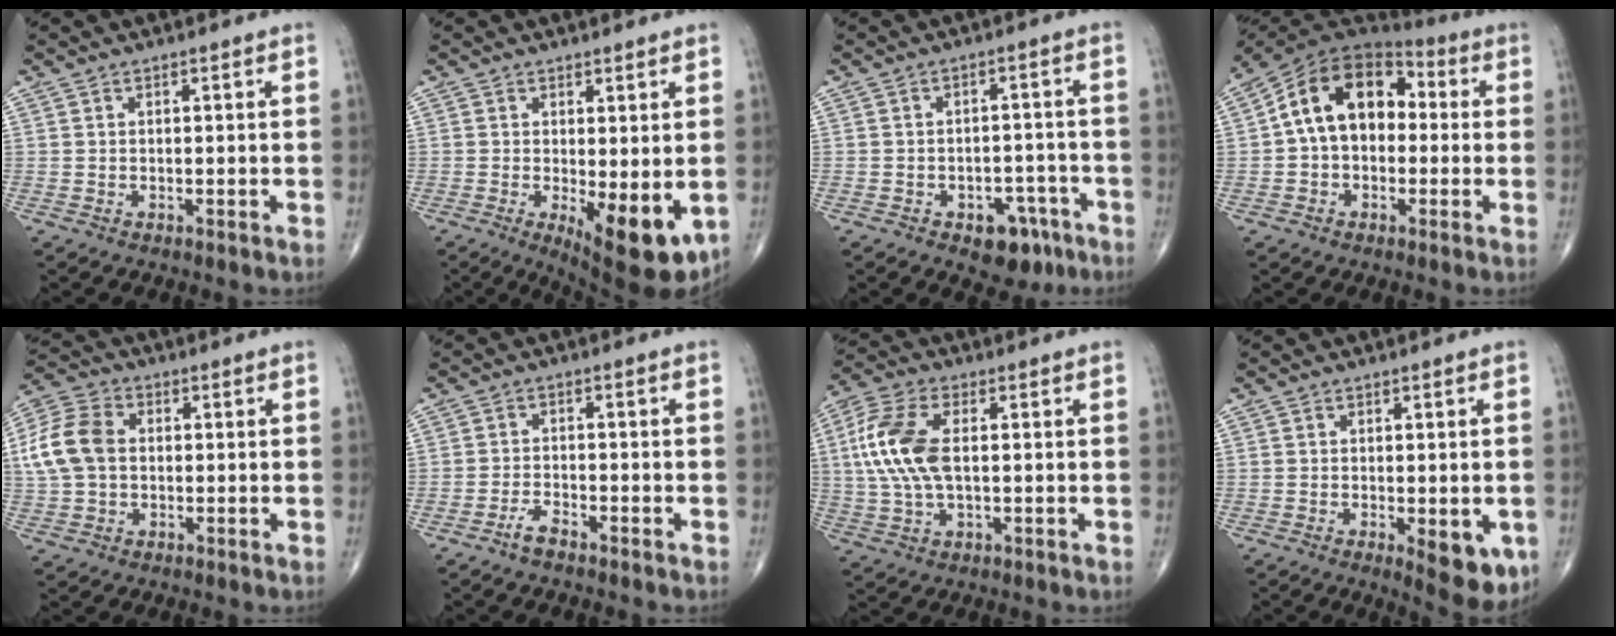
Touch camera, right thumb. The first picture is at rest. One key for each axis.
{"total": 10.8, "fx": -2.3, "fy": 3.8, "fz": 9.8, "tx": -0.129, "ty": -0.025, "tz": -0.021}
{"total": 7.6, "fx": -4.3, "fy": 4.6, "fz": 4.2, "tx": -0.024, "ty": 0.034, "tz": -0.052}
{"total": 15.5, "fx": 1.0, "fy": 10.7, "fz": 11.1, "tx": -0.151, "ty": 0.043, "tz": 0.003}
{"total": 10.8, "fx": 0.8, "fy": 7.8, "fz": 7.4, "tx": -0.149, "ty": 0.022, "tz": 0.011}
{"total": 2.7, "fx": -2.2, "fy": 0.7, "fz": 1.4, "tx": -0.034, "ty": 0.010, "tz": -0.043}
{"total": 12.4, "fx": 1.4, "fy": 6.4, "fz": 10.6, "tx": -0.240, "ty": 0.012, "tz": 0.024}
{"total": 8.2, "fx": -2.3, "fy": 3.2, "fz": 7.1, "tx": -0.075, "ty": -0.015, "tz": -0.024}